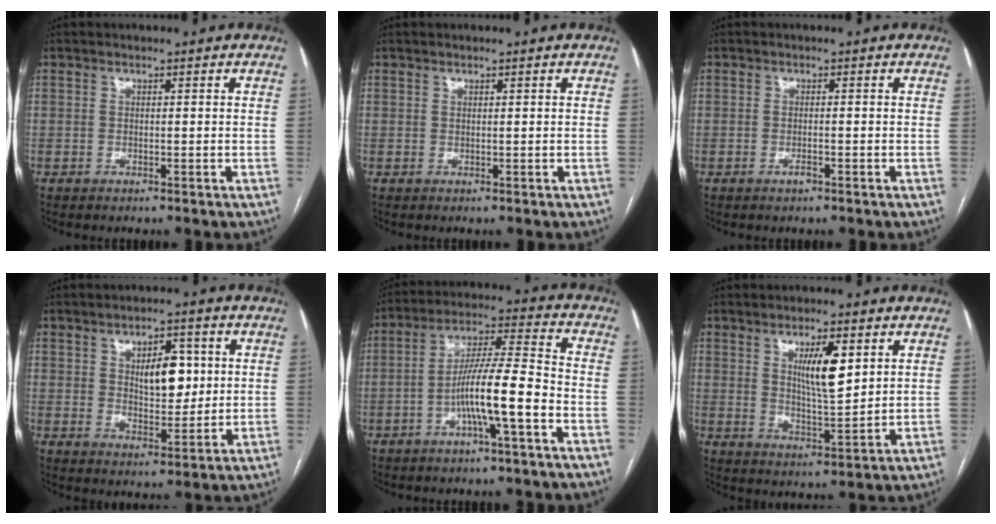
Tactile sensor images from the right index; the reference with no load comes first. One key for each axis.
{"total": 0.0}
{"total": 1.2, "fx": -0.7, "fy": 0.2, "fz": 0.9, "tx": -0.019, "ty": 0.000, "tz": -0.011}
{"total": 7.4, "fx": 1.7, "fy": 3.6, "fz": 6.2, "tx": -0.090, "ty": 0.006, "tz": 0.034}
{"total": 10.5, "fx": -4.0, "fy": 0.3, "fz": 9.7, "tx": -0.176, "ty": 0.017, "tz": -0.071}
{"total": 7.6, "fx": 2.8, "fy": 1.8, "fz": 6.8, "tx": -0.117, "ty": -0.005, "tz": 0.051}